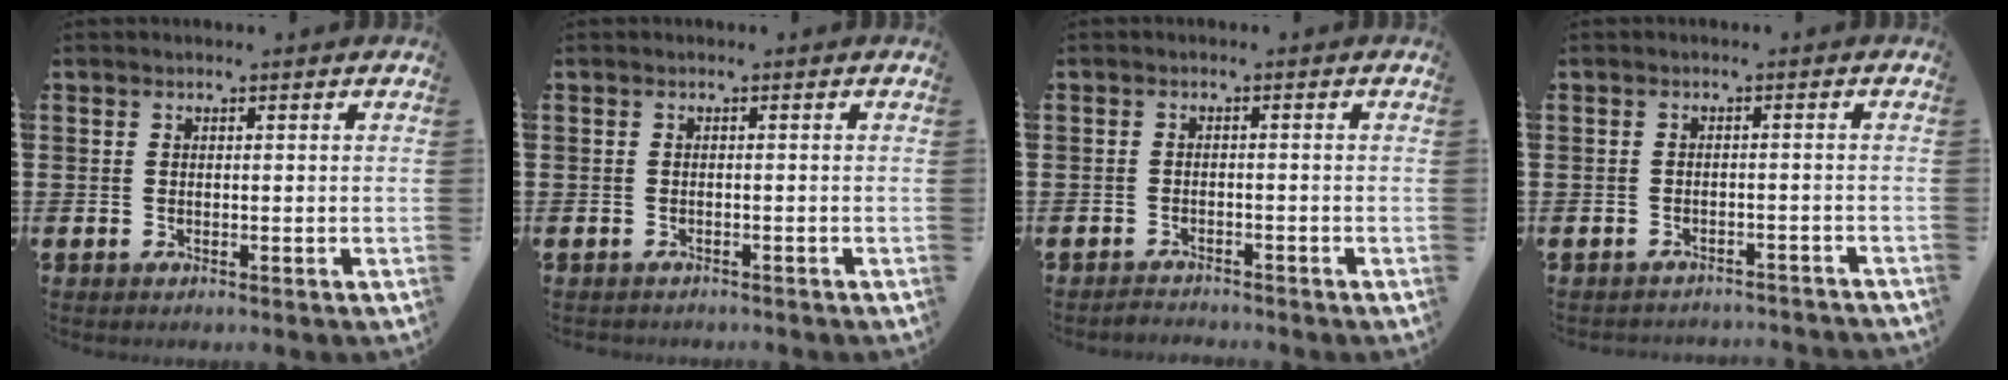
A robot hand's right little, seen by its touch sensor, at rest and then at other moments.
{"total": 0.6, "force": [-0.6, 0.1, -0.1], "torque": [-0.001, -0.001, -0.012]}
{"total": 1.3, "force": [-1.3, 0.0, -0.1], "torque": [-0.002, 0.003, -0.029]}
{"total": 1.5, "force": [-1.5, -0.1, -0.1], "torque": [-0.003, 0.004, -0.032]}